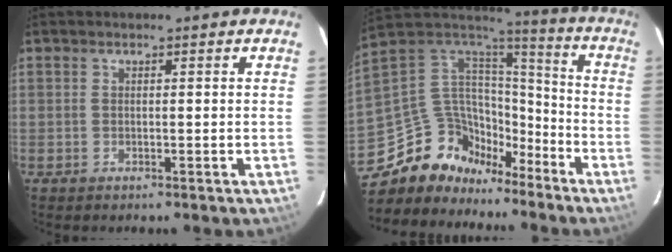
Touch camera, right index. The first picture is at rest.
{"total": 16.7, "force": [-12.7, 9.4, 5.4], "torque": [-0.116, 0.035, -0.218]}